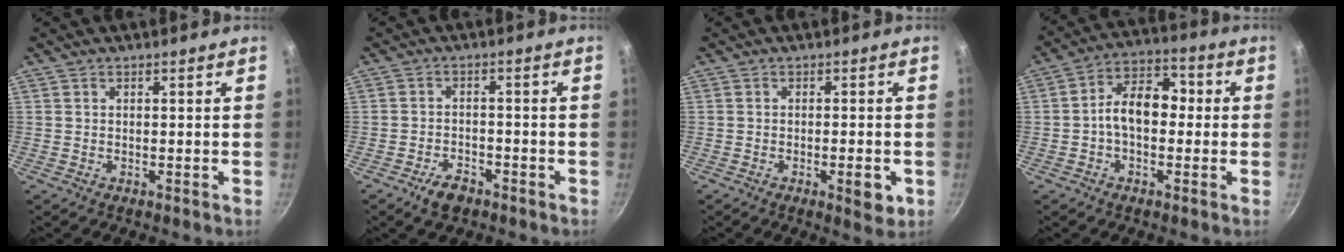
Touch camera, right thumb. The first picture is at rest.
{"total": 4.7, "force": [-3.2, 2.5, 2.4], "torque": [-0.038, 0.022, -0.051]}
{"total": 4.6, "force": [-1.6, 1.6, 4.0], "torque": [-0.053, 0.005, -0.017]}
{"total": 10.1, "force": [-0.5, 6.7, 7.5], "torque": [-0.087, 0.038, -0.027]}